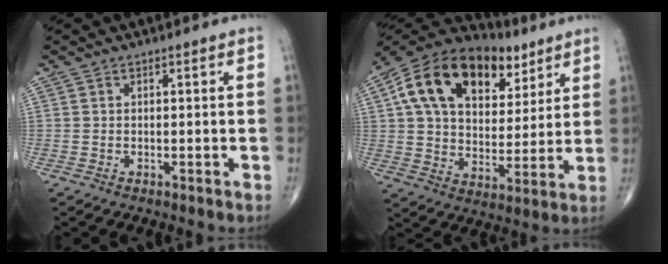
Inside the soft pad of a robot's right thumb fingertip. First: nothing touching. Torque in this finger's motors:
{"motor_torque": [2.19, 2.82, 0.82, -0.19, 0.62]}